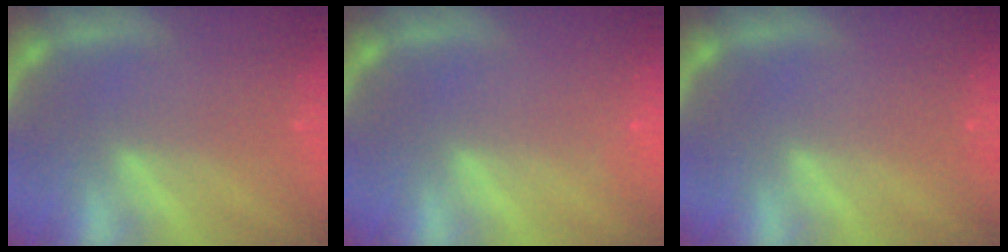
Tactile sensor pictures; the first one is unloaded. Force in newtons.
{"total": 0.9}
{"total": 0.0}